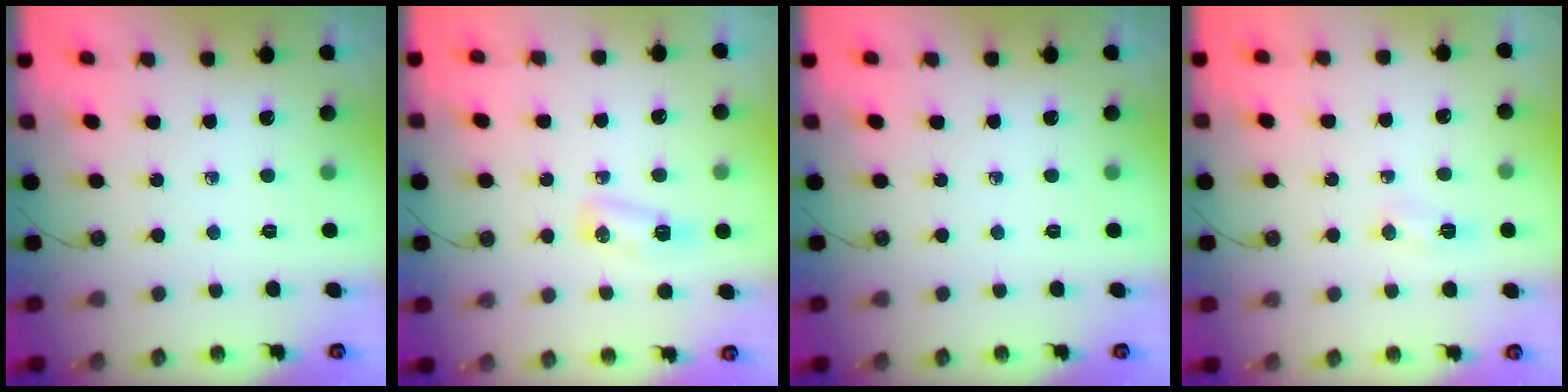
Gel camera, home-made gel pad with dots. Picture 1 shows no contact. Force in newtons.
{"total": 5.6, "press": 5.6, "slide": 0.7}
{"total": 0.0}
{"total": 5.9, "press": 5.8, "slide": 0.7}